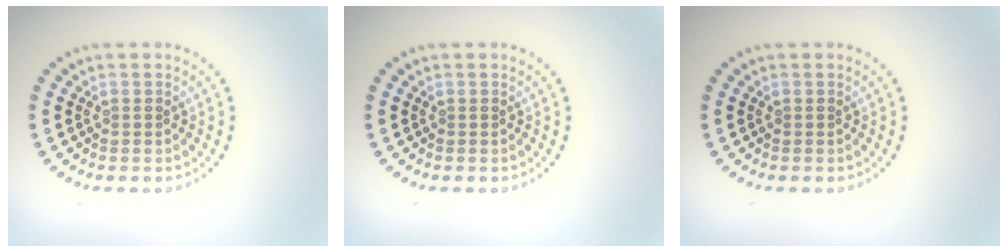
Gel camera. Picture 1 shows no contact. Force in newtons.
{"total": 0.0}
{"total": 0.0}